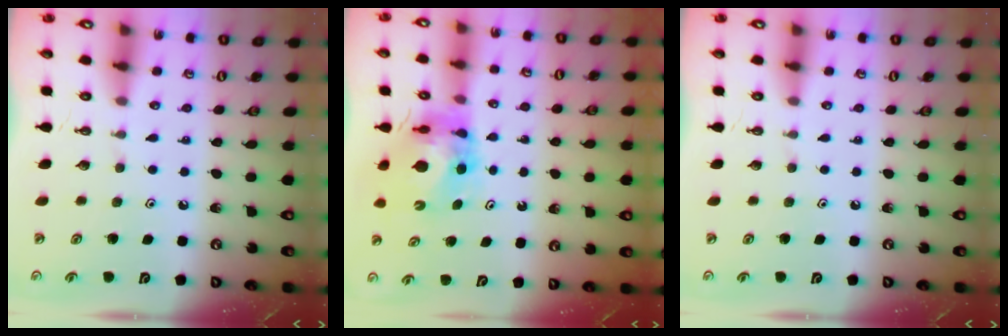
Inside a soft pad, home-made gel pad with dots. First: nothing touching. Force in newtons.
{"total": 10.4, "press": 10.3, "slide": 1.1}
{"total": 0.0}